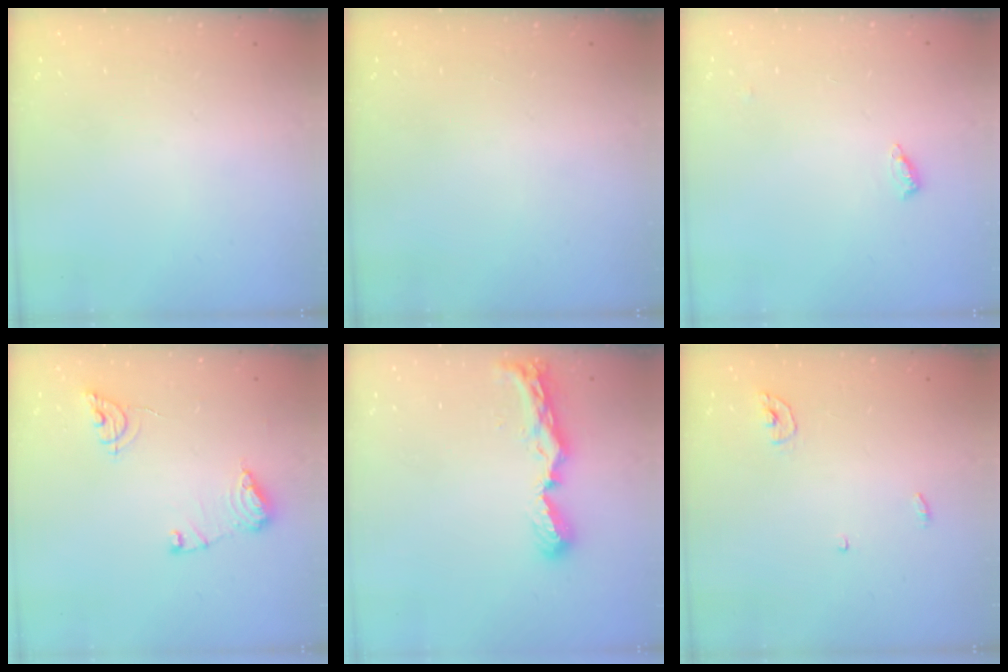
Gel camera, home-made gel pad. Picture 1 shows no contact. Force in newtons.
{"total": 0.0}
{"total": 4.4, "press": 4.1, "slide": 1.4}
{"total": 10.2, "press": 10.2, "slide": 0.6}
{"total": 8.8, "press": 8.8, "slide": 0.3}
{"total": 3.7, "press": 3.6, "slide": 0.3}